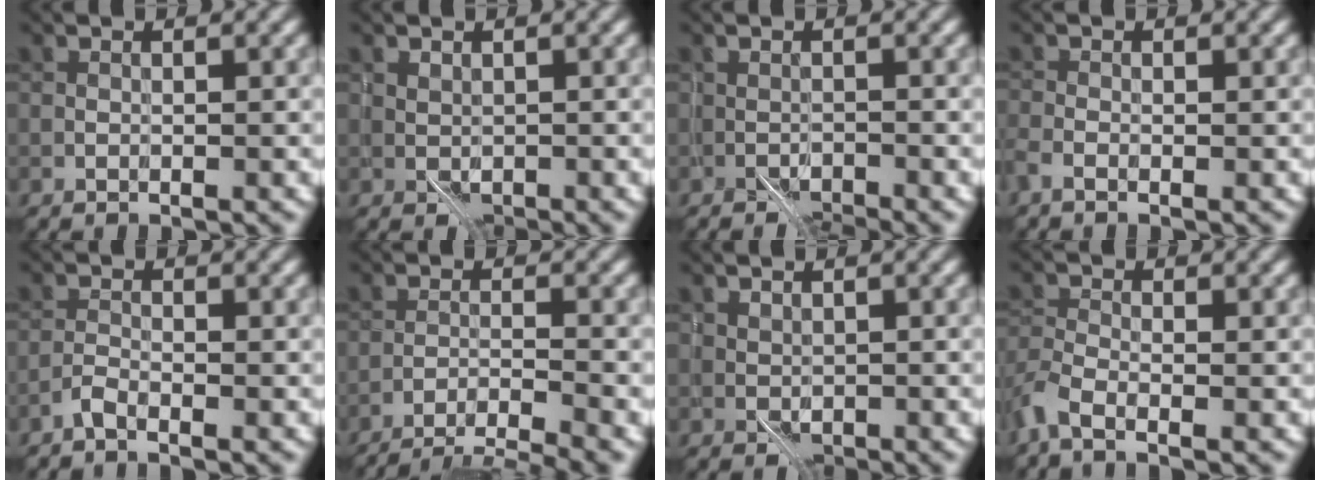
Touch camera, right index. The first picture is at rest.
{"total": 1.1, "force": [0.0, 0.9, 0.7], "torque": [-0.013, -0.004, 0.003]}
{"total": 1.6, "force": [-1.4, 0.5, 0.7], "torque": [-0.016, -0.003, -0.030]}
{"total": 1.2, "force": [-0.9, 0.3, 0.8], "torque": [-0.020, -0.006, -0.023]}
{"total": 1.2, "force": [-1.0, 0.2, 0.7], "torque": [-0.016, 0.003, -0.024]}
{"total": 6.5, "force": [-5.7, 1.1, 3.1], "torque": [-0.052, -0.008, -0.087]}
{"total": 1.2, "force": [0.0, 0.9, 0.7], "torque": [-0.011, -0.004, 0.002]}
{"total": 2.9, "force": [-2.1, 1.0, 1.8], "torque": [-0.046, -0.009, -0.059]}